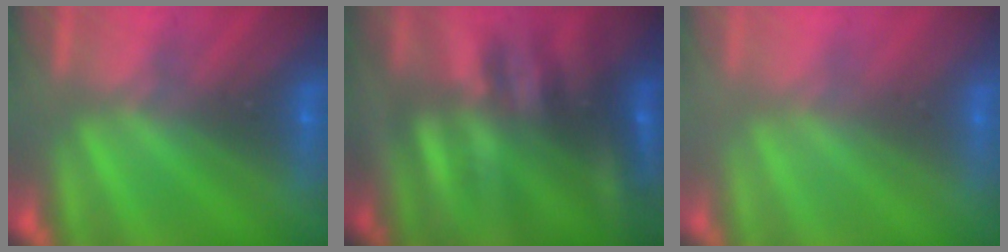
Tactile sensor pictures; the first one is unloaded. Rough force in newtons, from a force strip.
{"total": 2.4}
{"total": 2.5}